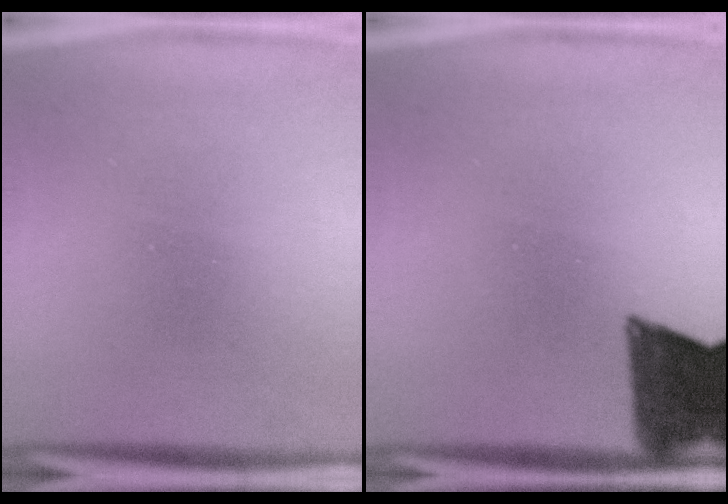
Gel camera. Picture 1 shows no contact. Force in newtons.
{"total": 11.6}